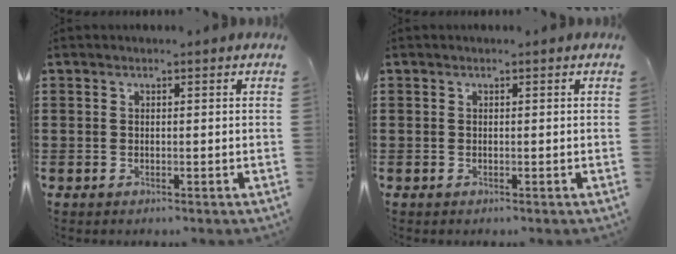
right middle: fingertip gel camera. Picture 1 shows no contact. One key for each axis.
{"total": 0.0}